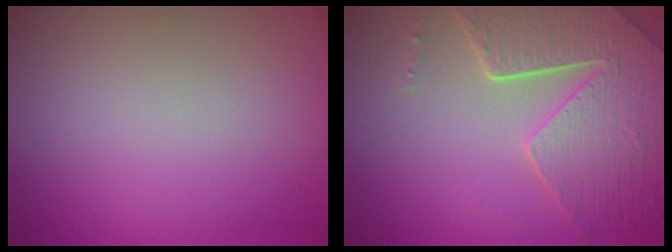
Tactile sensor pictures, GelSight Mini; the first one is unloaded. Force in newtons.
{"total": 7.8, "press": 5.7, "slide": 5.3}